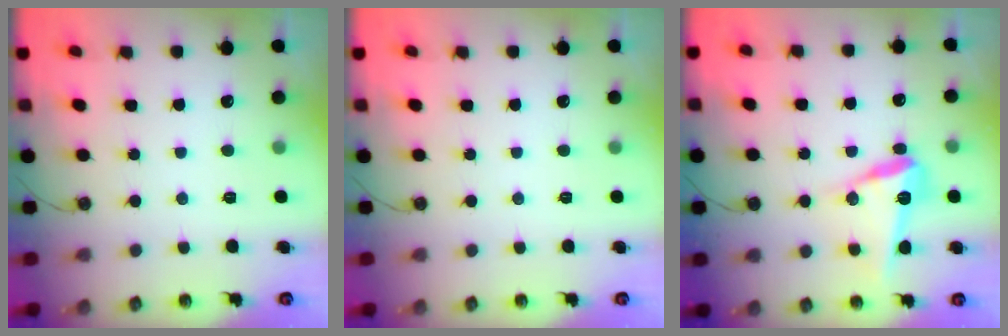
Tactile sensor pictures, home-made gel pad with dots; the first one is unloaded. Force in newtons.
{"total": 0.0}
{"total": 14.5, "press": 14.4, "slide": 1.2}